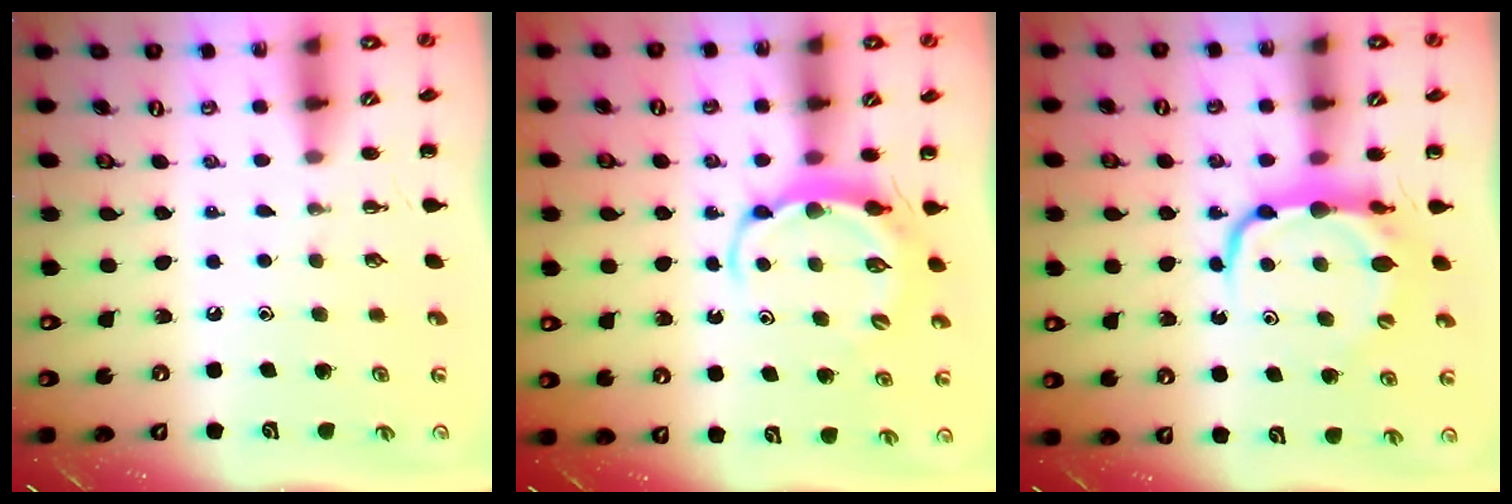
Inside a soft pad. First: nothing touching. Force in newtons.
{"total": 5.5, "press": 5.5, "slide": 0.7}
{"total": 7.8, "press": 7.7, "slide": 1.3}